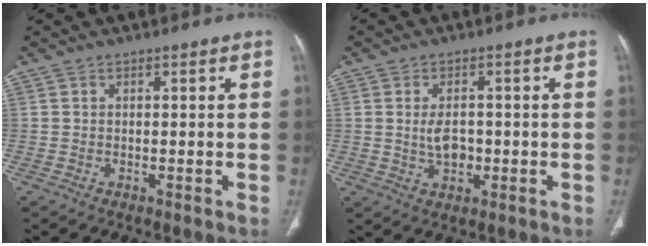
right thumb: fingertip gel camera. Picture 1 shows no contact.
{"total": 4.7, "force": [-0.2, 3.0, 3.6], "torque": [-0.058, 0.001, 0.002]}